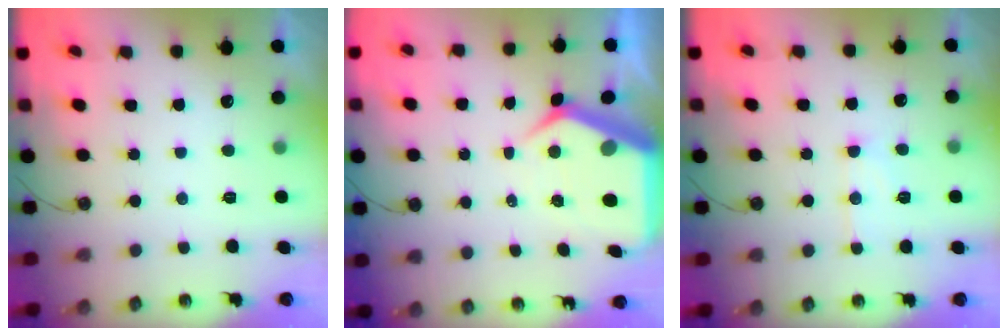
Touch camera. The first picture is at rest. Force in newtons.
{"total": 10.0, "press": 9.9, "slide": 1.0}
{"total": 9.7, "press": 9.7, "slide": 0.9}